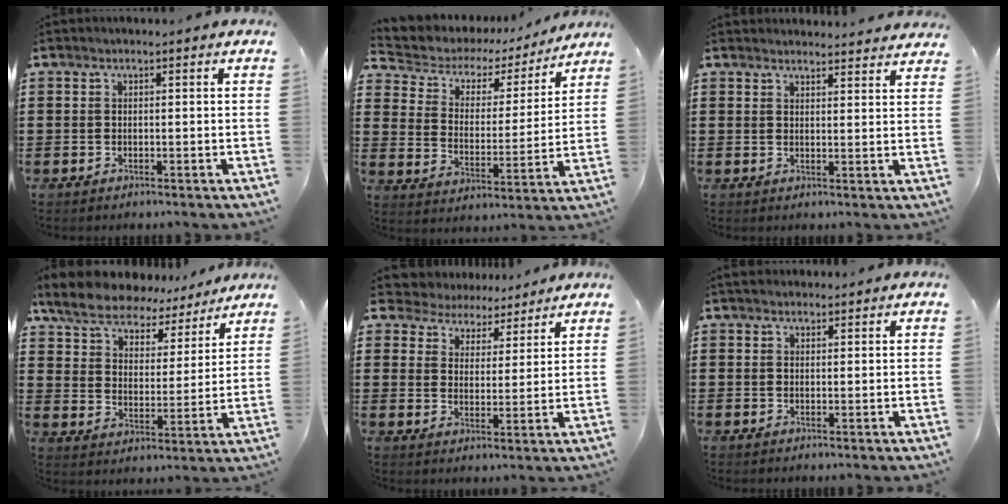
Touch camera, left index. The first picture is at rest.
{"total": 4.1, "force": [3.2, 2.4, 1.0], "torque": [-0.045, -0.021, 0.045]}
{"total": 2.7, "force": [2.7, 0.0, 0.1], "torque": [-0.002, -0.013, 0.050]}
{"total": 7.7, "force": [7.1, 2.2, 2.0], "torque": [-0.075, -0.037, 0.127]}
{"total": 5.1, "force": [4.8, 1.7, -0.3], "torque": [-0.026, -0.024, 0.086]}
{"total": 1.4, "force": [1.2, 0.6, 0.2], "torque": [-0.006, 0.004, 0.025]}